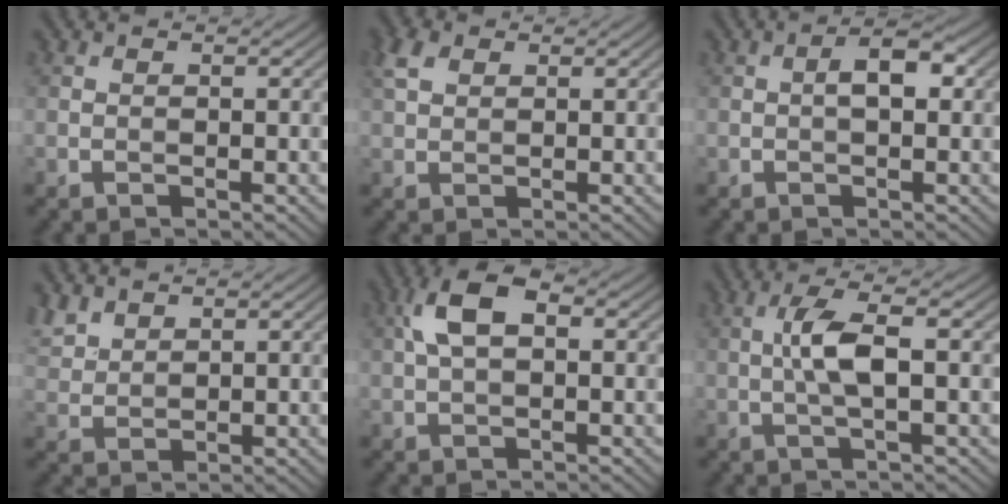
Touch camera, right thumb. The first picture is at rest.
{"total": 2.9, "force": [1.4, 1.9, 1.7], "torque": [-0.044, 0.010, 0.025]}
{"total": 3.2, "force": [0.2, 1.4, 2.9], "torque": [-0.045, 0.008, -0.003]}
{"total": 3.8, "force": [2.9, 2.0, 1.6], "torque": [-0.050, 0.005, 0.067]}
{"total": 6.0, "force": [1.3, 3.1, 5.0], "torque": [-0.111, 0.015, 0.019]}
{"total": 4.7, "force": [0.1, 1.0, 4.6], "torque": [-0.094, 0.012, -0.003]}